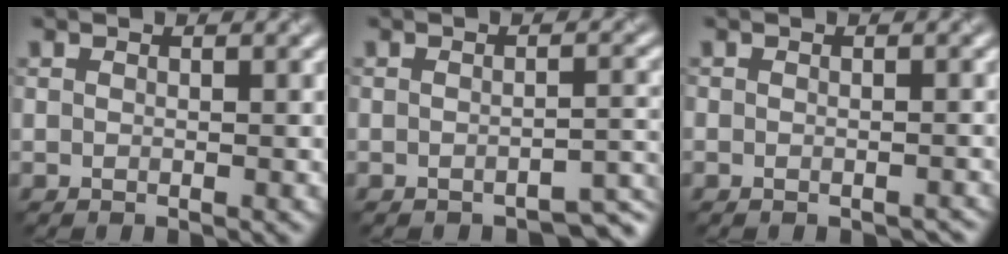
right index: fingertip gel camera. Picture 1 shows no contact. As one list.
[{"total": 2.3, "force": [-2.0, 0.5, 1.0], "torque": [-0.008, 0.005, -0.027]}, {"total": 1.1, "force": [-0.9, 0.5, 0.3], "torque": [-0.002, -0.004, -0.011]}]